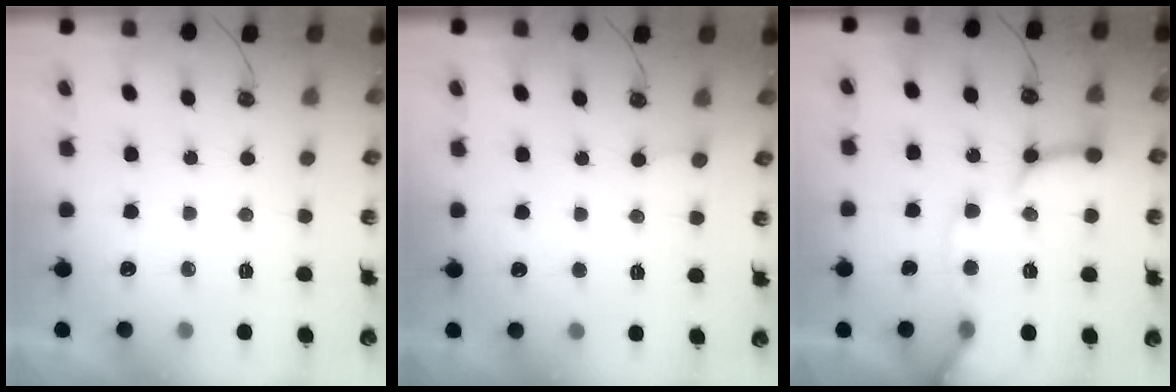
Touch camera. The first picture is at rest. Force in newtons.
{"total": 2.0, "press": 2.0, "slide": 0.1}
{"total": 16.6, "press": 16.5, "slide": 1.9}